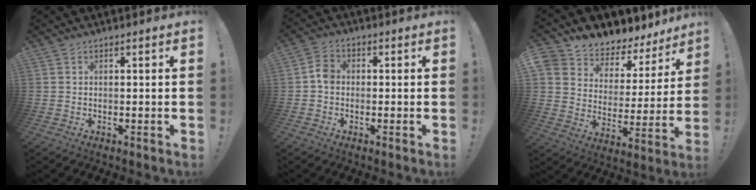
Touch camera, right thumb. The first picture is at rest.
{"total": 4.2, "force": [-0.8, 3.2, 2.6], "torque": [-0.038, 0.015, -0.013]}
{"total": 7.1, "force": [5.5, 4.1, 1.8], "torque": [-0.040, -0.056, 0.098]}